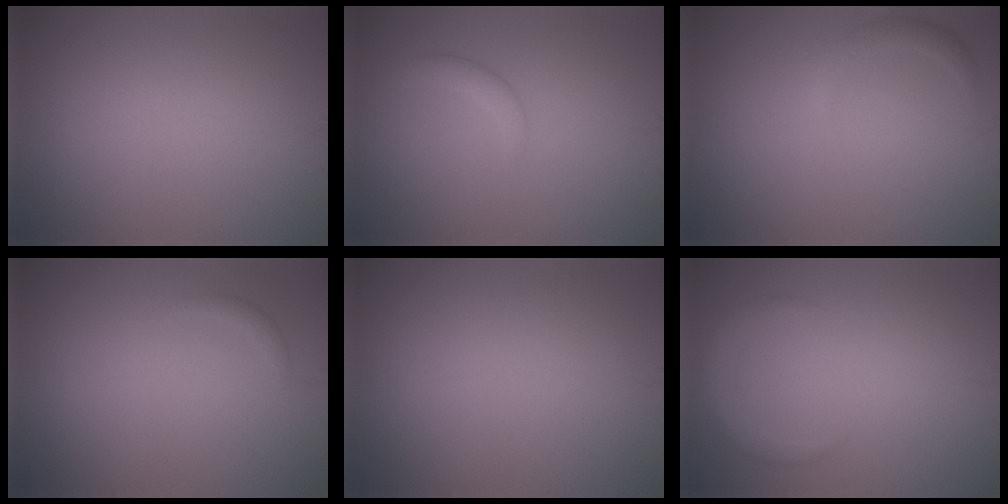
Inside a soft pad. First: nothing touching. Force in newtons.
{"total": 1.4, "press": 1.3, "slide": 0.1}
{"total": 1.3, "press": 1.3, "slide": 0.1}
{"total": 0.6, "press": 0.6, "slide": 0.0}
{"total": 0.0}
{"total": 2.1, "press": 2.1, "slide": 0.2}